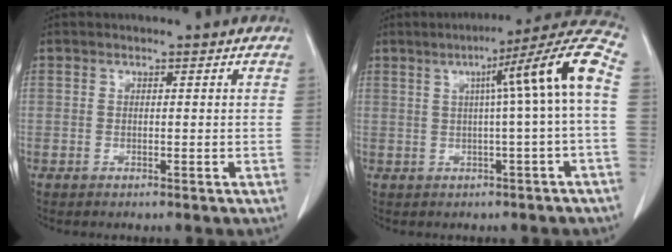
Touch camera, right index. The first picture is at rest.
{"total": 11.6, "force": [1.3, -1.2, 11.5], "torque": [-0.149, 0.033, 0.015]}